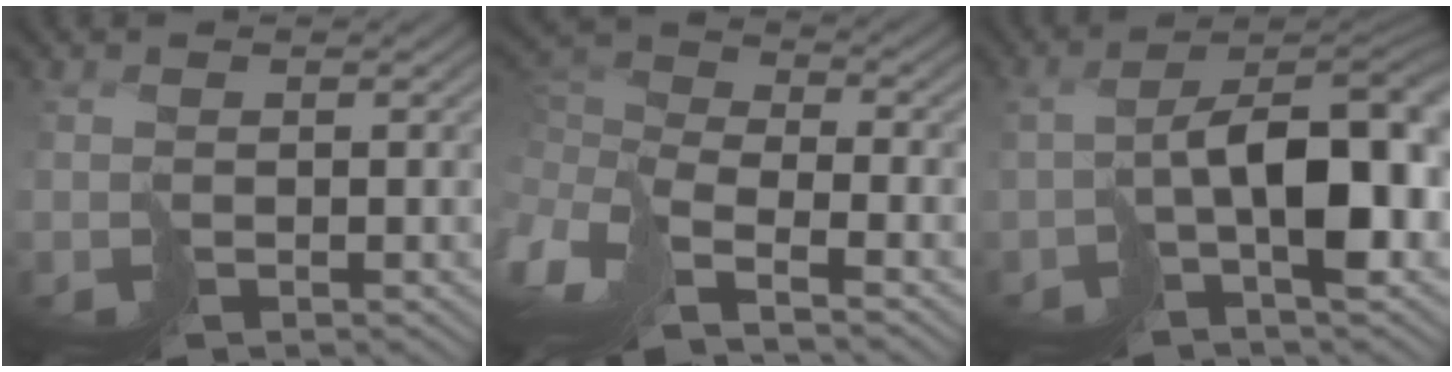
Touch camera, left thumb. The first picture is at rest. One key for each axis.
{"total": 8.3, "fx": -3.0, "fy": 3.8, "fz": 6.7, "tx": -0.190, "ty": -0.001, "tz": -0.067}
{"total": 9.8, "fx": -2.0, "fy": 4.1, "fz": 8.7, "tx": -0.128, "ty": 0.005, "tz": -0.028}